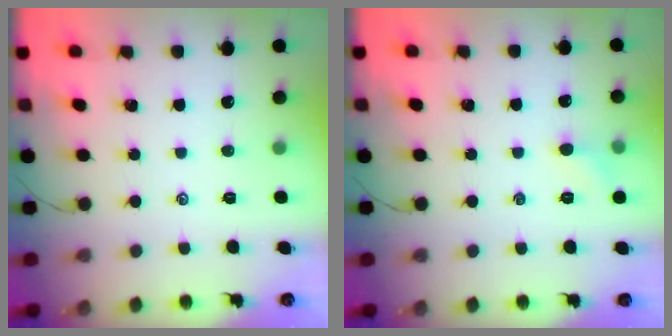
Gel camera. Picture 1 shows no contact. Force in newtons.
{"total": 4.3, "press": 4.1, "slide": 1.3}